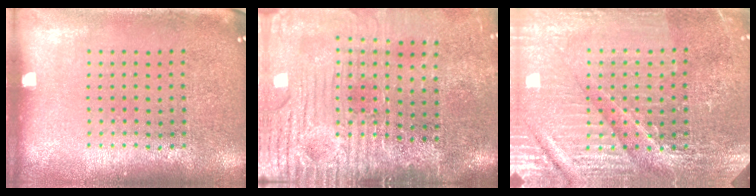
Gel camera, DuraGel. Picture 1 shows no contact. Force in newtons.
{"total": 4.7, "press": 4.1, "slide": 2.5}
{"total": 4.8, "press": 4.6, "slide": 1.5}